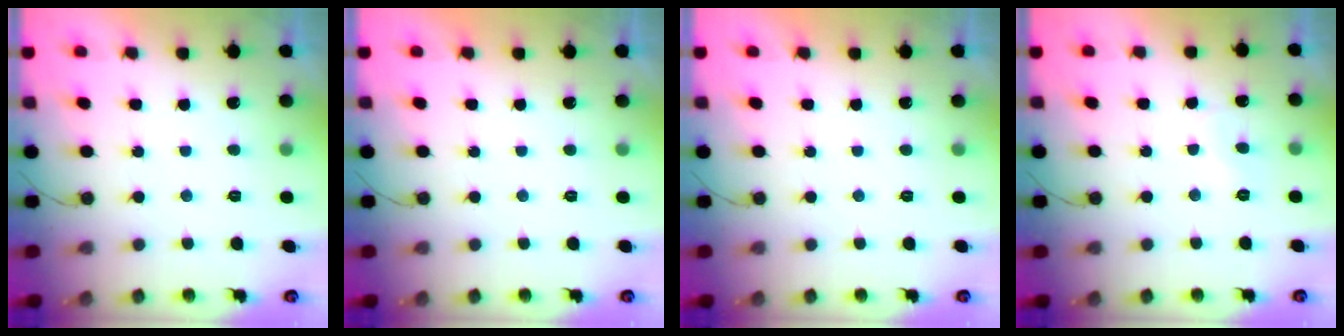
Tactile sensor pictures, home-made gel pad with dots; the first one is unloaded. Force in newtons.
{"total": 1.8, "press": 1.8, "slide": 0.0}
{"total": 1.6, "press": 1.6, "slide": 0.0}
{"total": 5.6, "press": 5.6, "slide": 0.5}